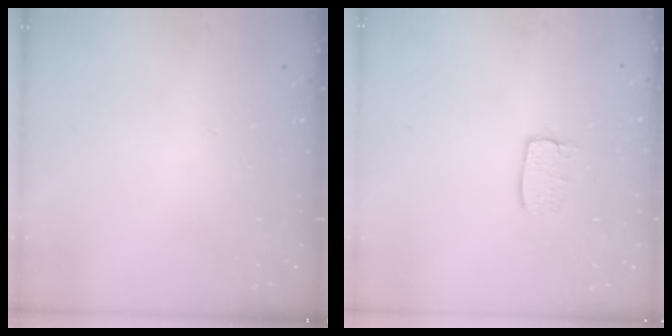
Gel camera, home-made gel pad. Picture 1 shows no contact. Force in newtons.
{"total": 5.6, "press": 5.6, "slide": 0.4}